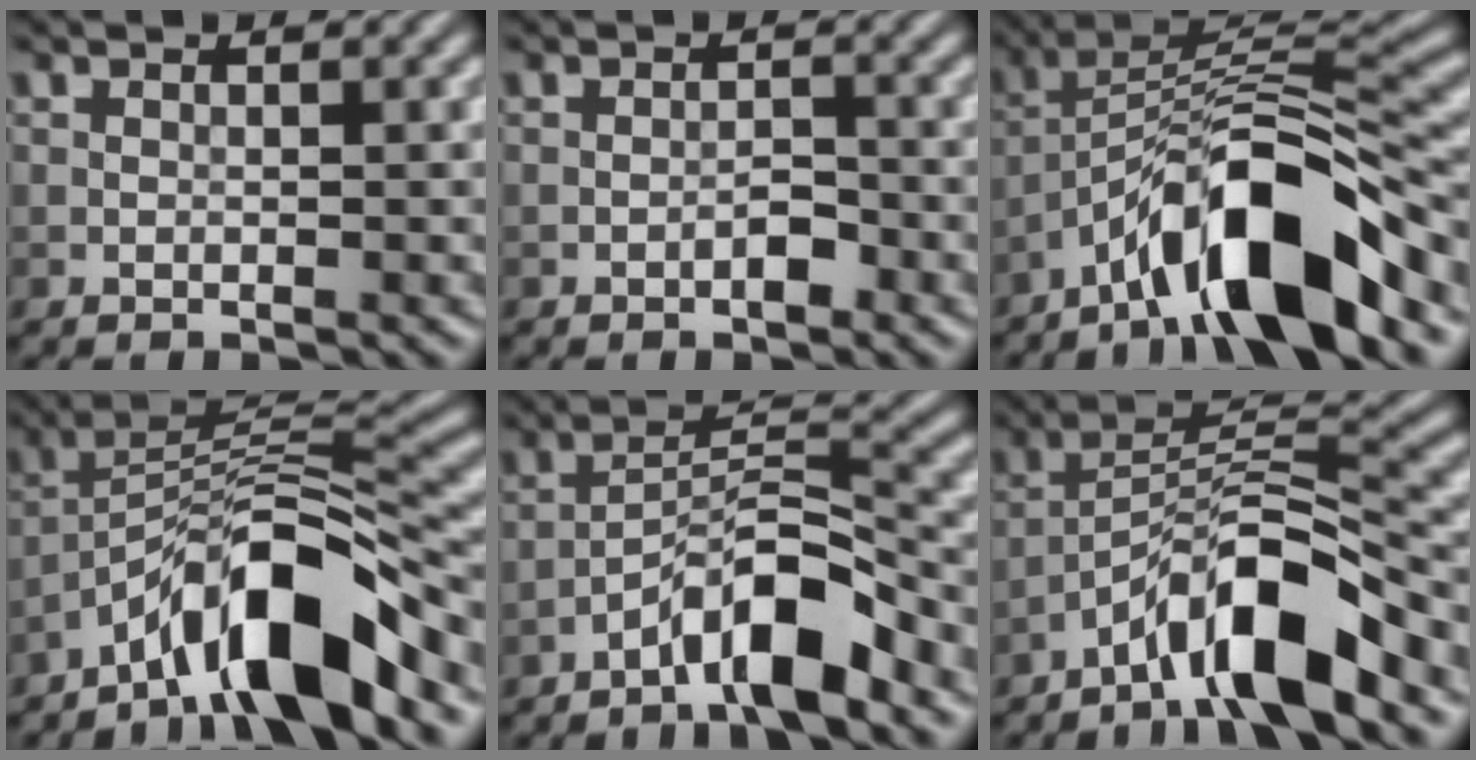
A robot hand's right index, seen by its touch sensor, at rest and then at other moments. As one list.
[{"total": 1.3, "force": [-0.8, 0.5, 1.0], "torque": [-0.015, 0.003, -0.014]}, {"total": 10.9, "force": [-6.7, 2.6, 8.2], "torque": [-0.131, 0.017, -0.122]}, {"total": 10.0, "force": [-6.6, 2.2, 7.2], "torque": [-0.113, 0.018, -0.119]}, {"total": 6.7, "force": [-4.4, 1.4, 4.9], "torque": [-0.084, 0.014, -0.079]}, {"total": 8.8, "force": [-5.7, 1.8, 6.5], "torque": [-0.110, 0.016, -0.104]}]